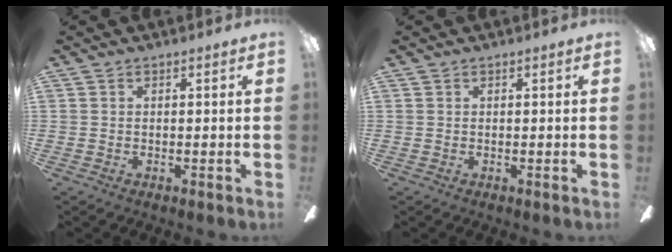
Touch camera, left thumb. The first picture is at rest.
{"total": 0.0}